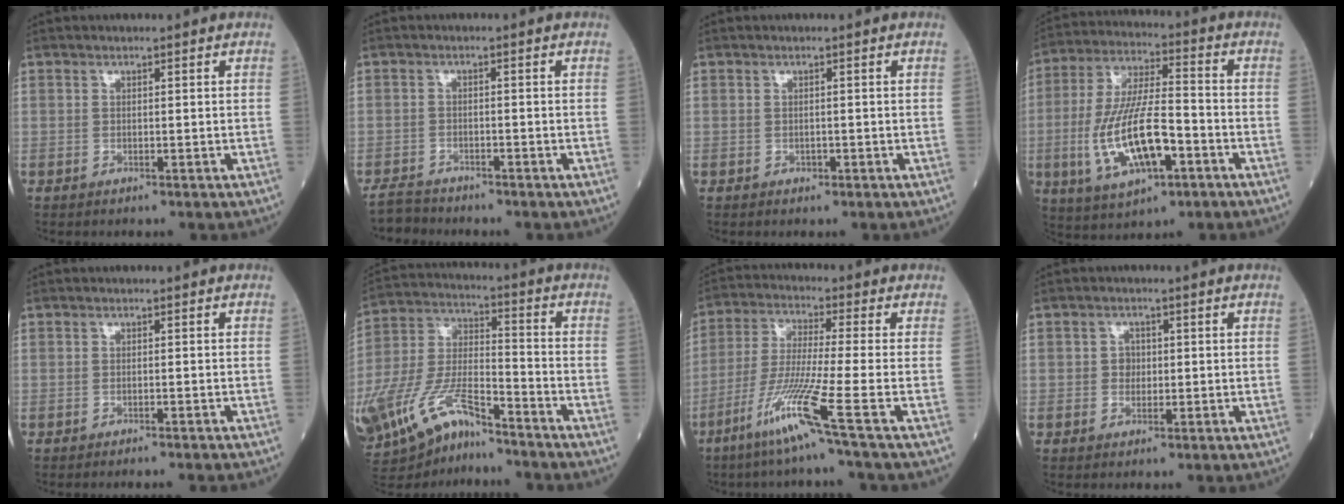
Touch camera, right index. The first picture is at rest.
{"total": 3.3, "force": [-3.2, 0.6, -0.3], "torque": [0.001, -0.012, -0.059]}
{"total": 0.5, "force": [-0.3, 0.4, 0.2], "torque": [-0.004, 0.002, -0.005]}
{"total": 14.6, "force": [-4.4, 4.4, 13.2], "torque": [-0.273, -0.005, -0.072]}
{"total": 4.7, "force": [-4.4, -0.1, 1.8], "torque": [-0.020, -0.013, -0.052]}
{"total": 16.9, "force": [-12.0, 4.8, 10.8], "torque": [-0.240, -0.011, -0.221]}
{"total": 11.0, "force": [-5.8, -2.5, 9.0], "torque": [-0.174, -0.034, -0.123]}
{"total": 1.9, "force": [0.0, 1.7, 0.8], "torque": [-0.010, 0.003, -0.001]}